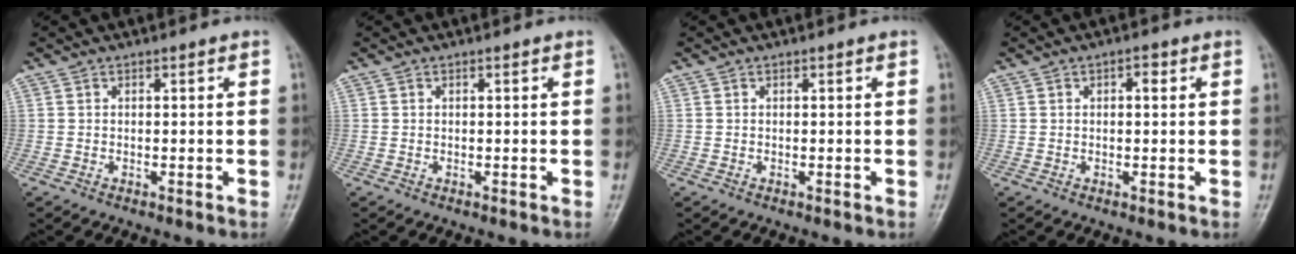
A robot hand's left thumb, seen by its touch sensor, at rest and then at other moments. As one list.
[{"total": 0.0}, {"total": 0.0}, {"total": 1.9, "force": [0.6, 0.9, 1.5], "torque": [-0.017, 0.003, 0.006]}]